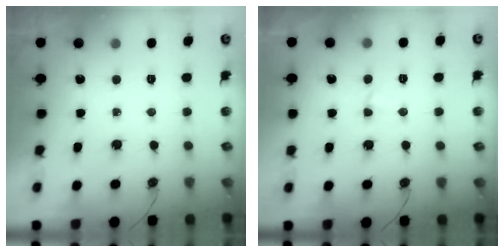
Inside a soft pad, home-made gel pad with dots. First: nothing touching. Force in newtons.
{"total": 2.5, "press": 2.5, "slide": 0.7}